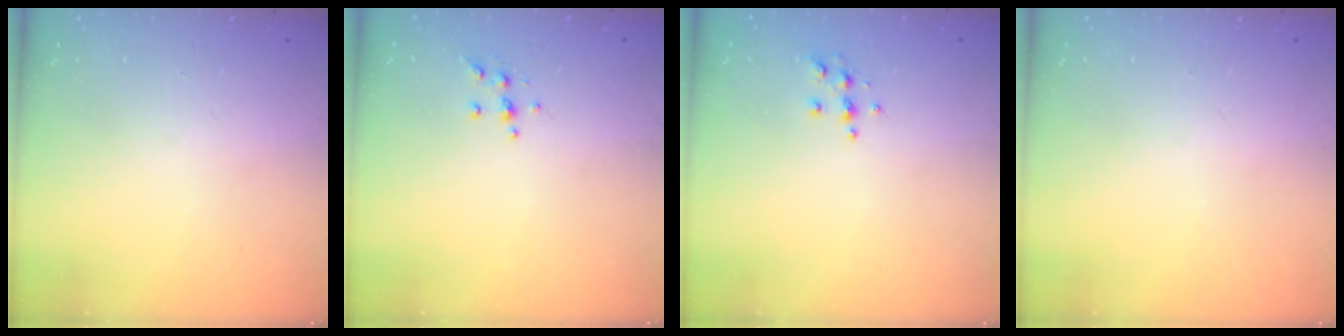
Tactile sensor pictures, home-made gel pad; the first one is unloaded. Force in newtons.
{"total": 4.3, "press": 4.2, "slide": 1.1}
{"total": 5.1, "press": 5.1, "slide": 0.3}
{"total": 0.0}